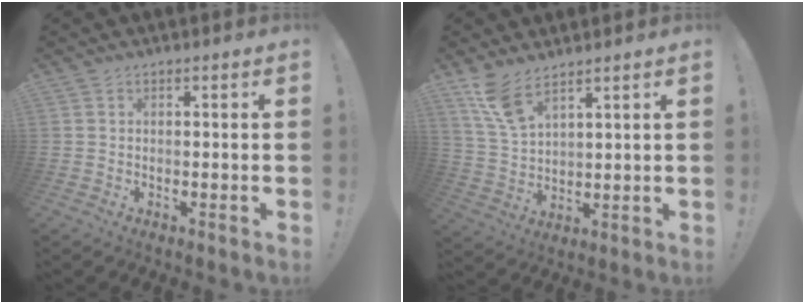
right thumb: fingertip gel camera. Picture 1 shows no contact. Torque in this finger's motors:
{"motor_torque": [0.08, 0.22, 0.33, 0.12, 0.11]}